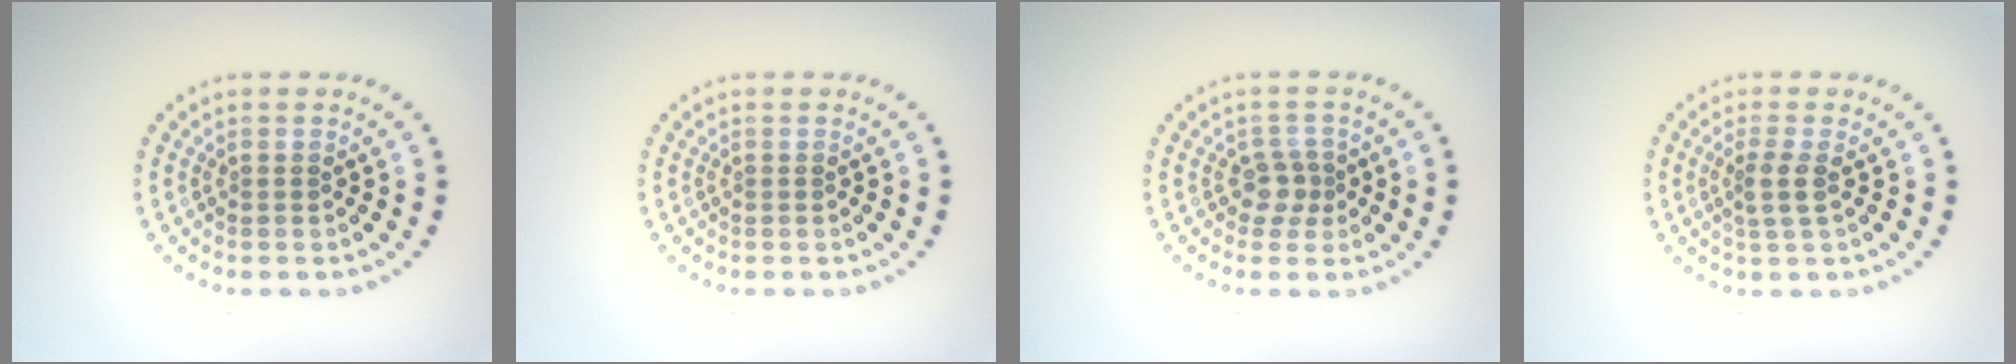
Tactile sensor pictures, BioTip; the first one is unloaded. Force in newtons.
{"total": 0.0}
{"total": 1.8, "press": 1.5, "slide": 1.0}
{"total": 1.8, "press": 1.6, "slide": 0.9}